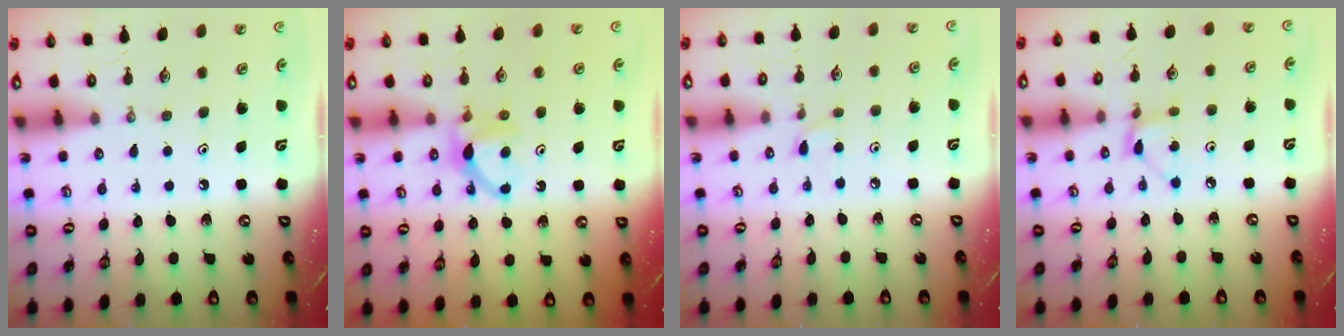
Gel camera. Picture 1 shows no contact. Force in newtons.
{"total": 6.3, "press": 6.3, "slide": 0.7}
{"total": 1.9, "press": 1.9, "slide": 0.2}
{"total": 2.6, "press": 2.6, "slide": 0.3}